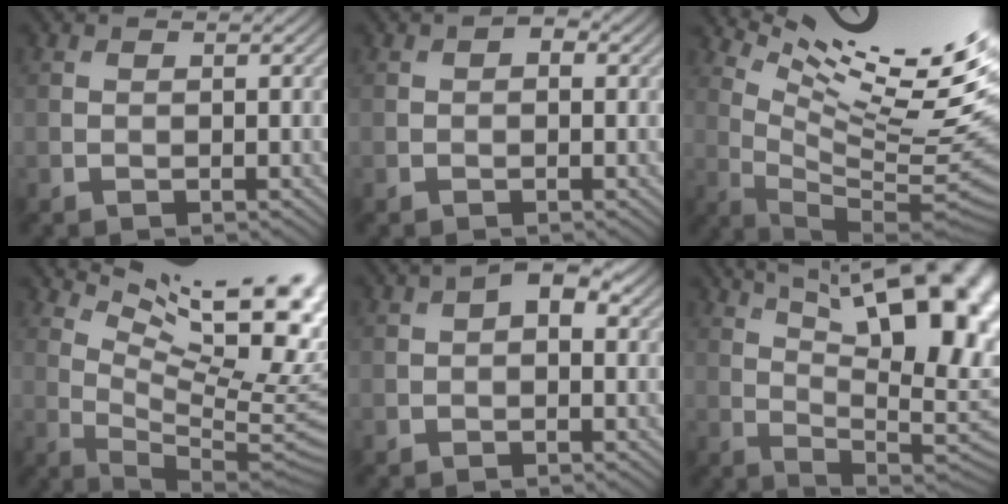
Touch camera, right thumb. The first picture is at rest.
{"total": 1.3, "force": [0.1, 0.8, 1.0], "torque": [-0.007, 0.003, -0.003]}
{"total": 15.9, "force": [8.9, 2.6, 12.9], "torque": [-0.209, -0.015, 0.160]}
{"total": 15.4, "force": [8.0, 4.5, 12.3], "torque": [-0.188, 0.002, 0.128]}
{"total": 4.4, "force": [1.3, 2.4, 3.5], "torque": [-0.044, 0.008, 0.014]}
{"total": 20.1, "force": [8.3, 8.0, 16.5], "torque": [-0.223, 0.048, 0.126]}